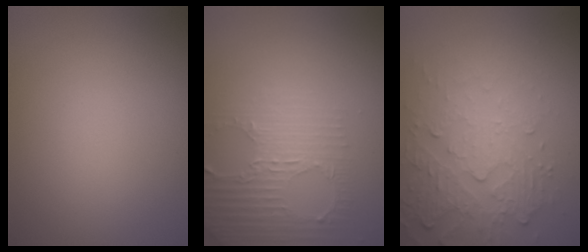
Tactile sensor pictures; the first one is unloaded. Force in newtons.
{"total": 2.9, "press": 2.7, "slide": 1.1}
{"total": 5.2, "press": 3.5, "slide": 3.9}